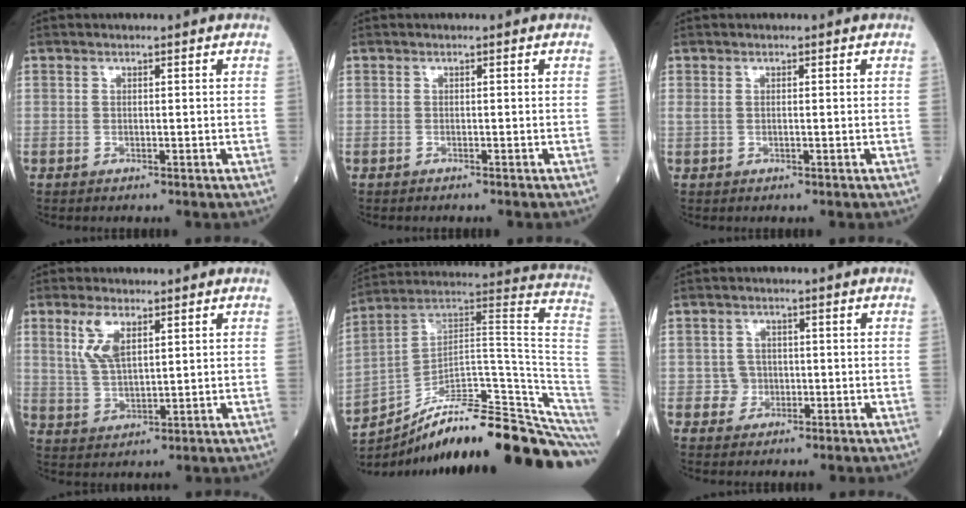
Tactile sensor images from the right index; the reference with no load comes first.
{"total": 0.9, "force": [-0.8, 0.1, 0.3], "torque": [-0.004, -0.001, -0.012]}
{"total": 0.7, "force": [0.4, 0.2, 0.6], "torque": [-0.028, 0.011, 0.015]}
{"total": 5.7, "force": [2.8, 1.9, 4.5], "torque": [-0.104, 0.004, 0.067]}
{"total": 23.7, "force": [-18.4, 0.9, 14.9], "torque": [-0.116, 0.064, -0.282]}
{"total": 2.2, "force": [-0.4, 2.2, -0.1], "torque": [0.008, 0.011, -0.005]}